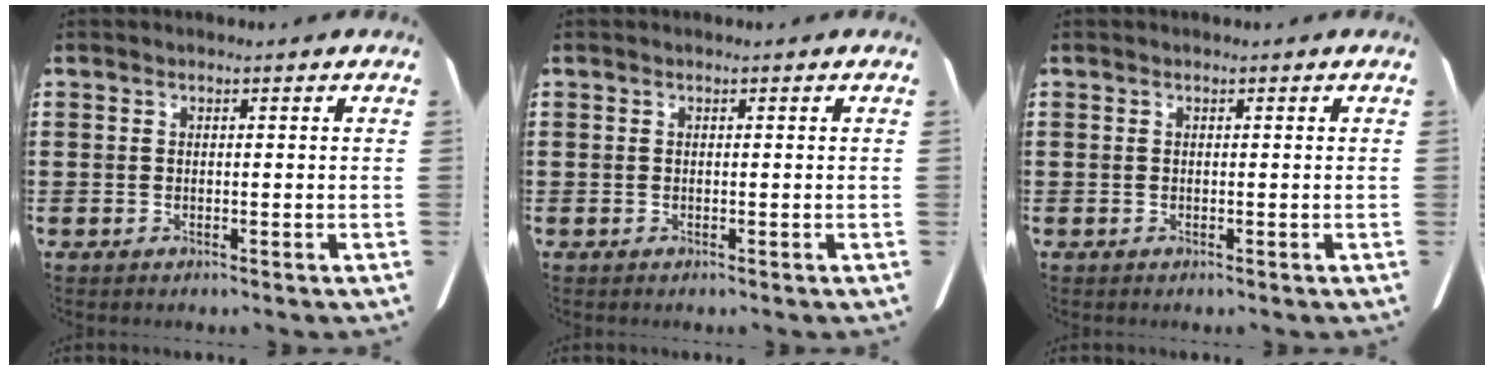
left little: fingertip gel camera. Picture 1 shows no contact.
{"total": 0.0}
{"total": 0.0}